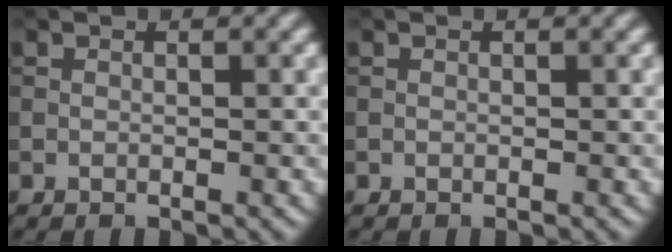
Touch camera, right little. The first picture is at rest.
{"total": 0.0}